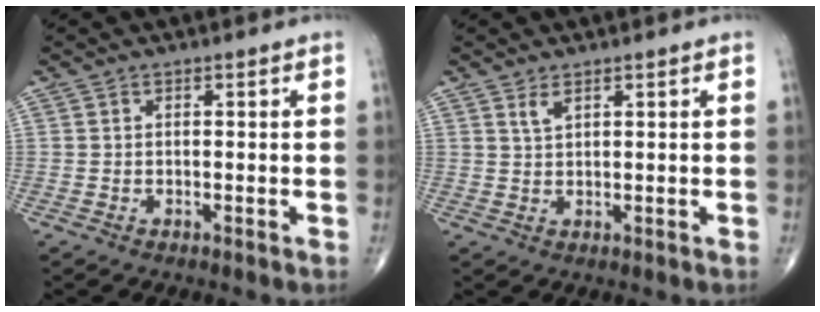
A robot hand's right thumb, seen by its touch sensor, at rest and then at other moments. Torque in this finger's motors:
{"motor_torque": [-0.08, -0.23, 0.24, 0.23, 0.00]}